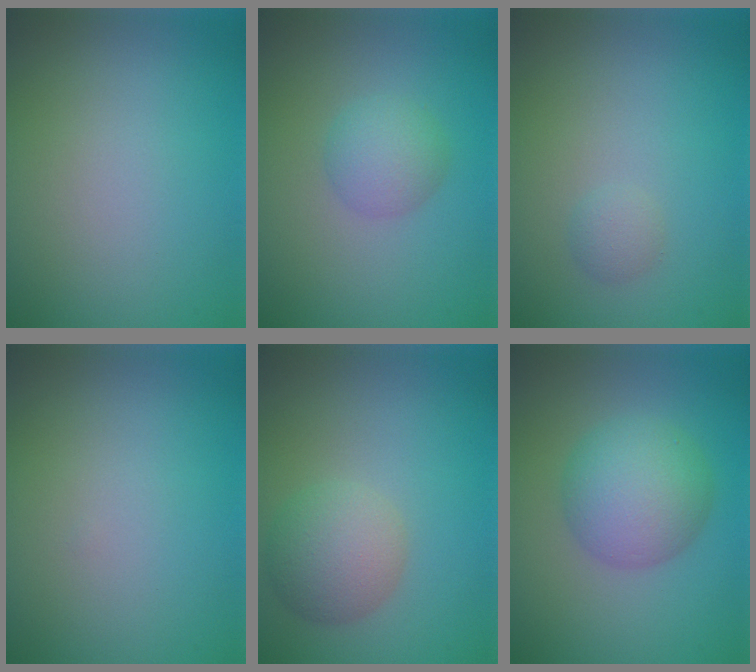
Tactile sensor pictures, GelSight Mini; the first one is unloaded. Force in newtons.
{"total": 2.5, "press": 2.5, "slide": 0.1}
{"total": 1.0, "press": 1.0, "slide": 0.1}
{"total": 0.0}
{"total": 3.9, "press": 3.8, "slide": 0.2}
{"total": 5.3, "press": 5.3, "slide": 0.1}